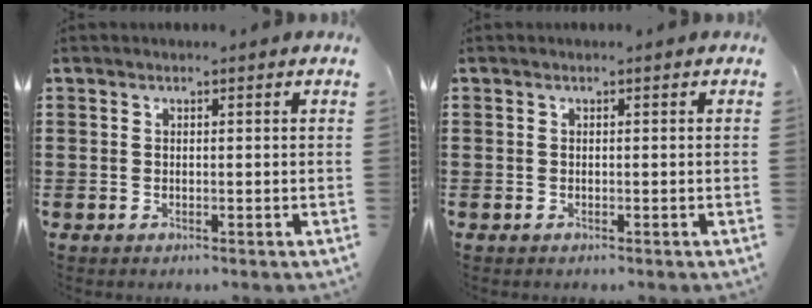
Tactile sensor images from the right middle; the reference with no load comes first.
{"total": 0.0}